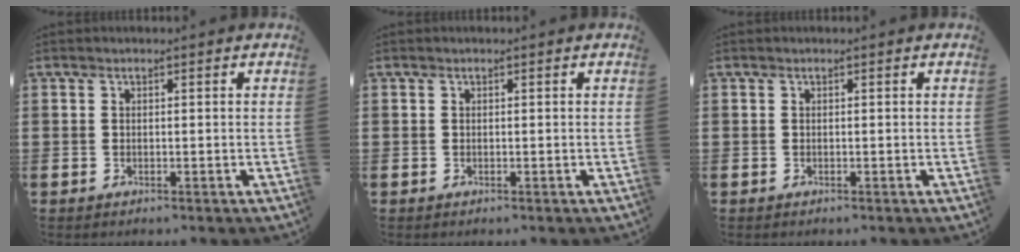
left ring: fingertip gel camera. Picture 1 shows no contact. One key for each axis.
{"total": 0.0}
{"total": 0.0}